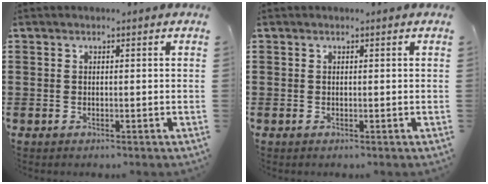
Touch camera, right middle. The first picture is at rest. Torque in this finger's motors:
{"motor_torque": [0.00, -0.05, 0.00, 0.00]}